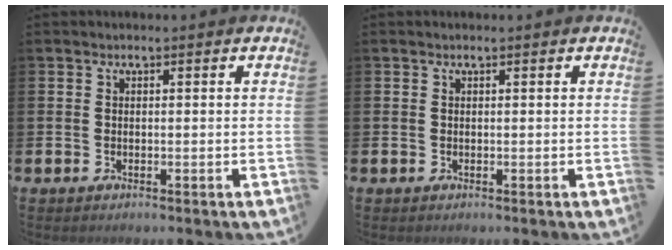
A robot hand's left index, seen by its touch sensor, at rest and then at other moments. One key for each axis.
{"total": 0.0}